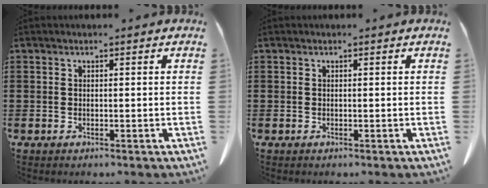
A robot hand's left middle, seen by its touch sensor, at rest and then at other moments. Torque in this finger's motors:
{"motor_torque": [-0.11, -0.03, -0.03, 0.00]}